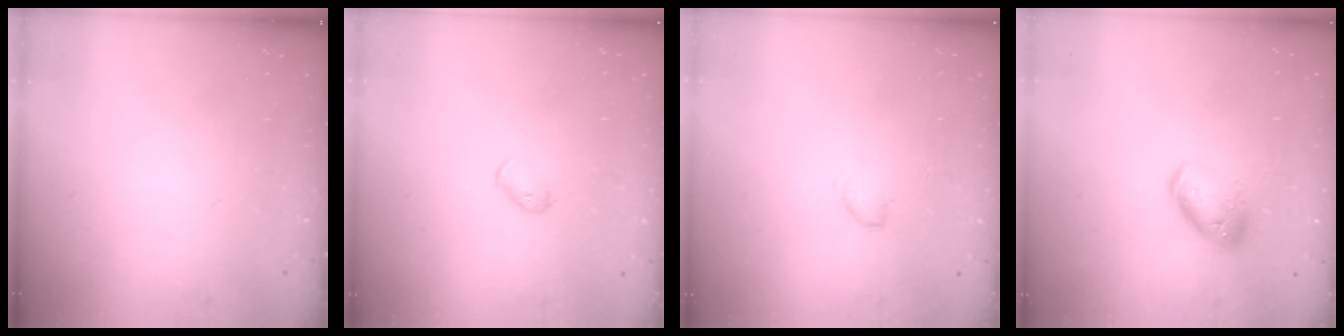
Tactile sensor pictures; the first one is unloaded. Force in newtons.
{"total": 4.7, "press": 4.6, "slide": 0.8}
{"total": 4.5, "press": 4.5, "slide": 0.5}
{"total": 11.1, "press": 10.9, "slide": 1.6}